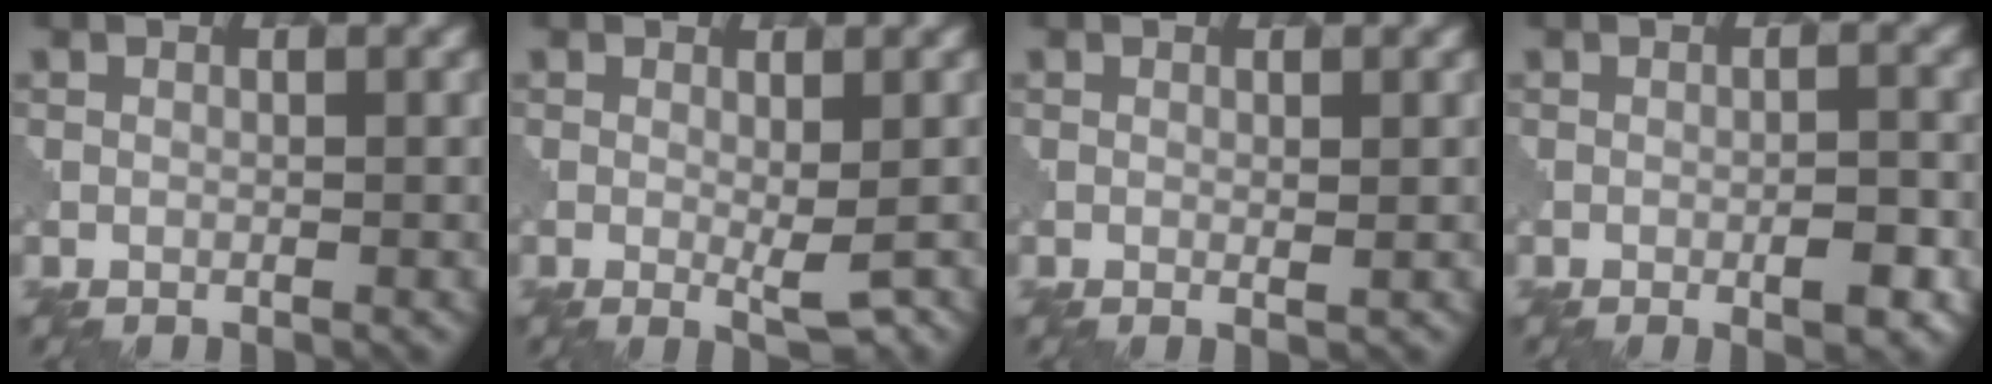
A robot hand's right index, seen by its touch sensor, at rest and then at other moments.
{"total": 2.2, "force": [-0.1, 0.3, 2.2], "torque": [-0.037, -0.008, 0.000]}
{"total": 0.6, "force": [0.1, 0.0, 0.6], "torque": [-0.008, -0.003, -0.001]}
{"total": 2.7, "force": [-1.1, 0.6, 2.4], "torque": [-0.037, 0.003, -0.016]}